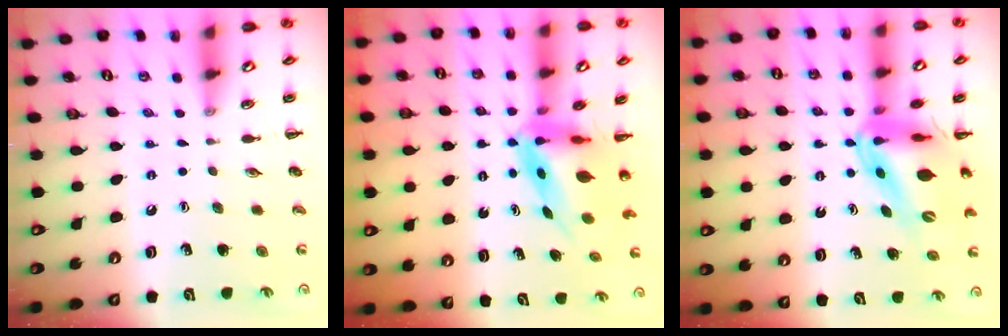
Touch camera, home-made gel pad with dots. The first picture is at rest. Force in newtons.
{"total": 7.7, "press": 7.2, "slide": 2.5}
{"total": 16.8, "press": 16.1, "slide": 5.1}